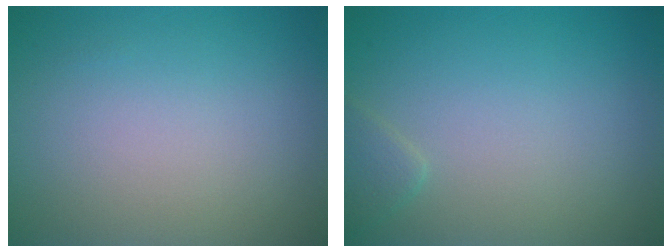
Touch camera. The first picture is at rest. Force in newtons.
{"total": 1.1, "press": 1.1, "slide": 0.1}